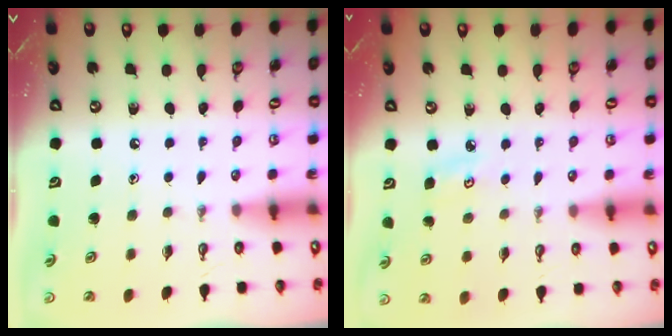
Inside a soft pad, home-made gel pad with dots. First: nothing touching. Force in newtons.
{"total": 3.9, "press": 3.9, "slide": 0.4}